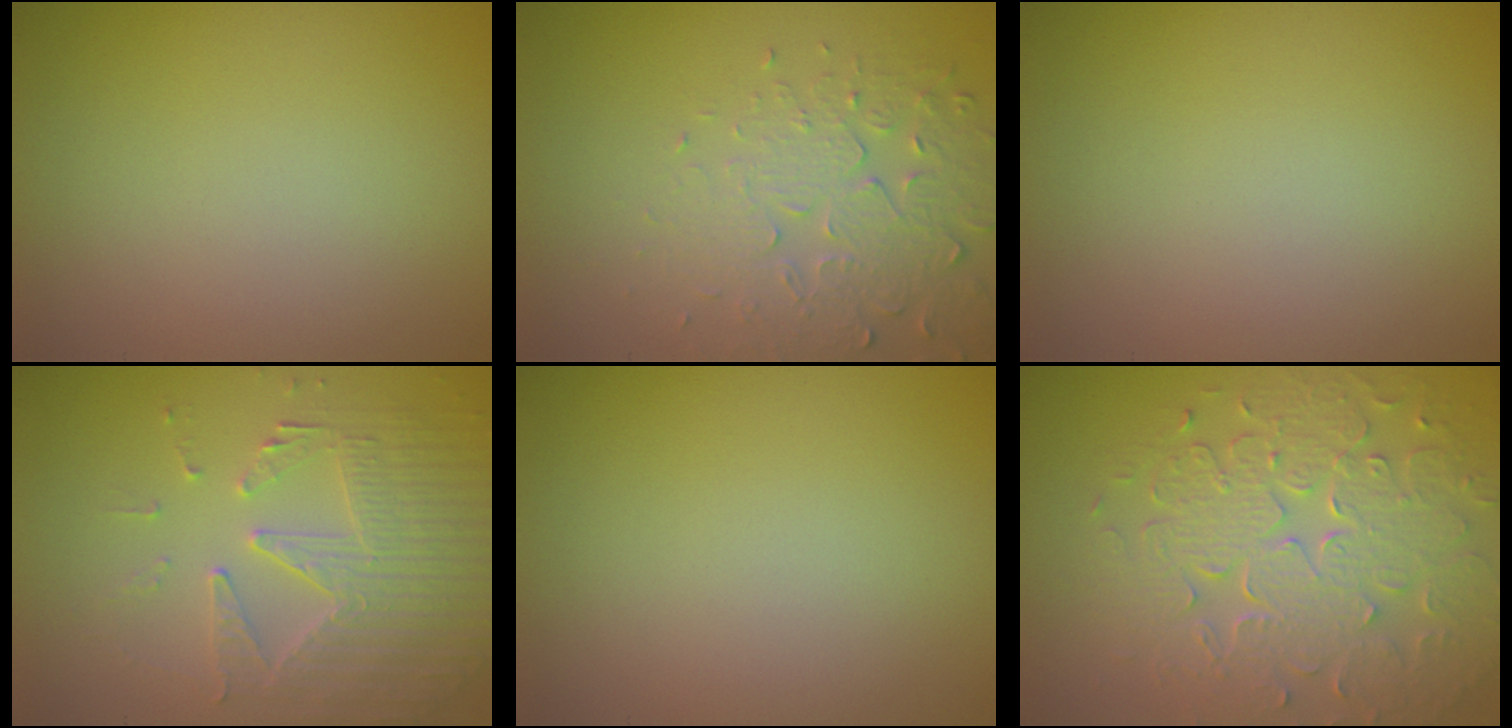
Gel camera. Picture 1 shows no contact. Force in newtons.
{"total": 4.1, "press": 3.9, "slide": 1.2}
{"total": 0.0}
{"total": 4.4, "press": 4.0, "slide": 1.8}
{"total": 0.0}
{"total": 8.1, "press": 5.9, "slide": 5.6}